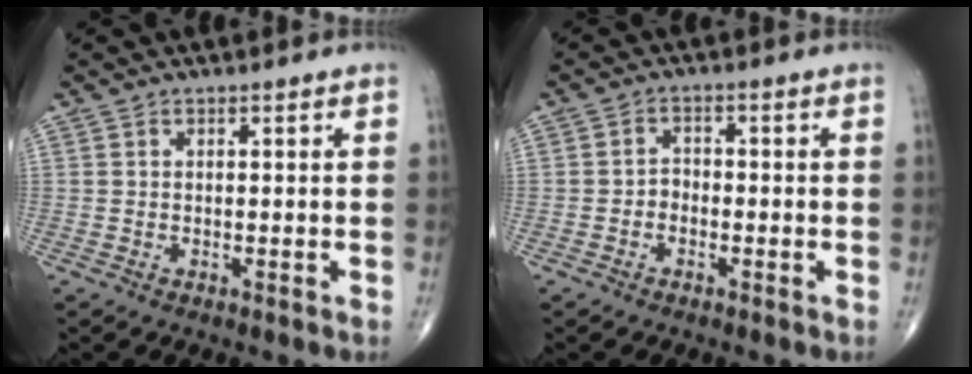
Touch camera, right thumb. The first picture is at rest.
{"total": 2.3, "force": [-1.0, 1.8, 1.1], "torque": [-0.005, 0.011, -0.024]}